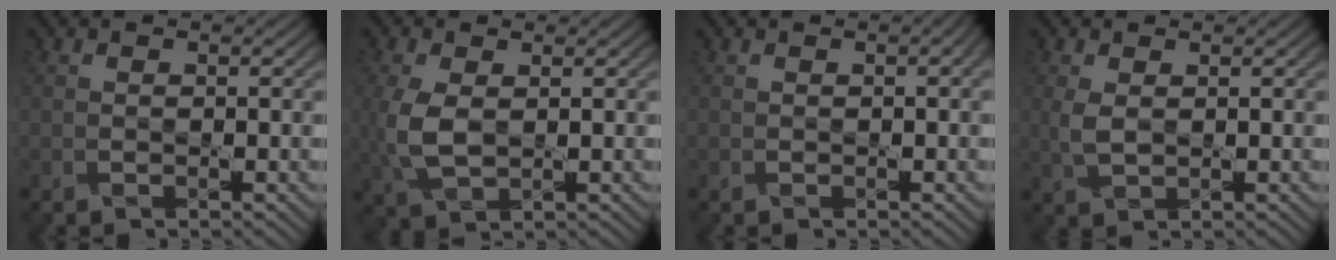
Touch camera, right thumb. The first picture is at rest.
{"total": 5.4, "force": [0.2, 3.2, 4.4], "torque": [-0.121, -0.002, 0.005]}
{"total": 0.9, "force": [0.1, 0.4, 0.9], "torque": [-0.013, -0.001, 0.005]}
{"total": 2.6, "force": [0.5, 1.5, 2.0], "torque": [-0.056, 0.002, 0.010]}